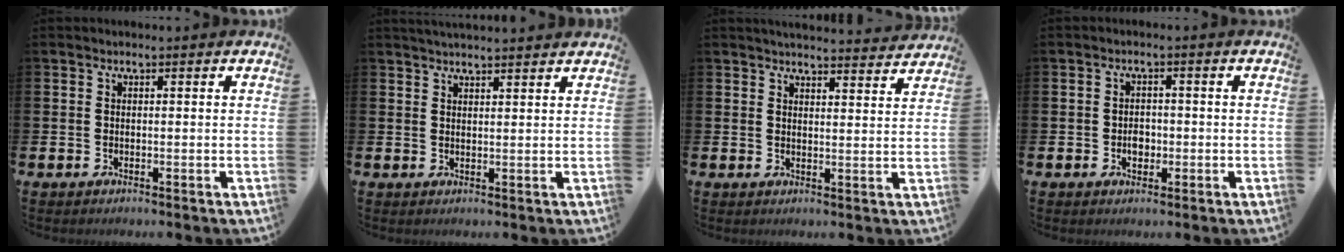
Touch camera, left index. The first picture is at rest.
{"total": 2.2, "force": [2.1, 0.0, 0.2], "torque": [-0.006, -0.009, 0.039]}
{"total": 4.3, "force": [4.3, 0.2, 0.3], "torque": [-0.002, -0.030, 0.076]}
{"total": 2.1, "force": [-0.4, 1.6, 1.2], "torque": [-0.012, 0.001, -0.012]}